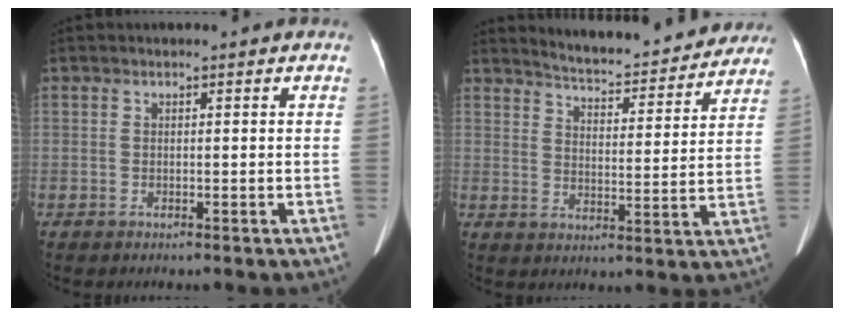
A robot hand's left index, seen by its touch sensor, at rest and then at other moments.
{"total": 16.3, "force": [15.4, 2.7, 4.8], "torque": [-0.056, -0.016, 0.194]}